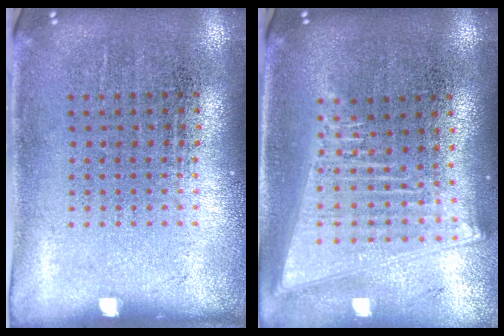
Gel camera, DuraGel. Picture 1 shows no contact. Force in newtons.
{"total": 2.1, "press": 1.8, "slide": 1.1}